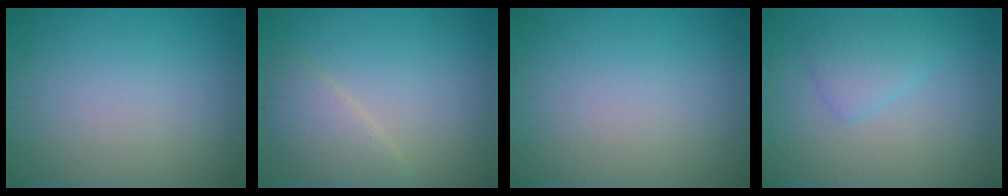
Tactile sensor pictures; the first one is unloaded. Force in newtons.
{"total": 2.9, "press": 2.9, "slide": 0.1}
{"total": 0.0}
{"total": 2.4, "press": 2.4, "slide": 0.1}